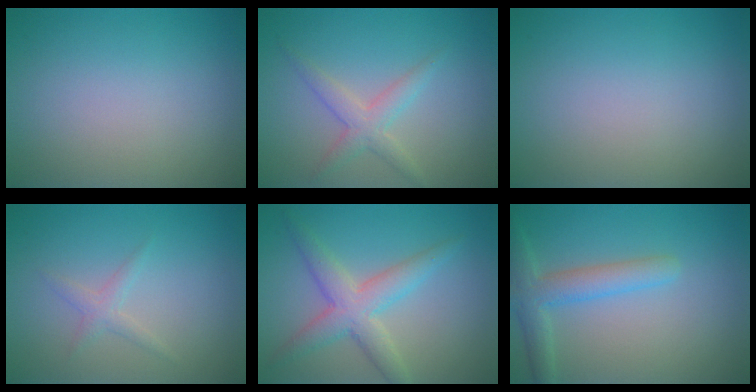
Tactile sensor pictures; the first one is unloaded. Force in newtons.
{"total": 2.4, "press": 2.4, "slide": 0.1}
{"total": 0.0}
{"total": 1.3, "press": 1.3, "slide": 0.0}
{"total": 4.3, "press": 4.3, "slide": 0.0}
{"total": 3.5, "press": 3.5, "slide": 0.2}